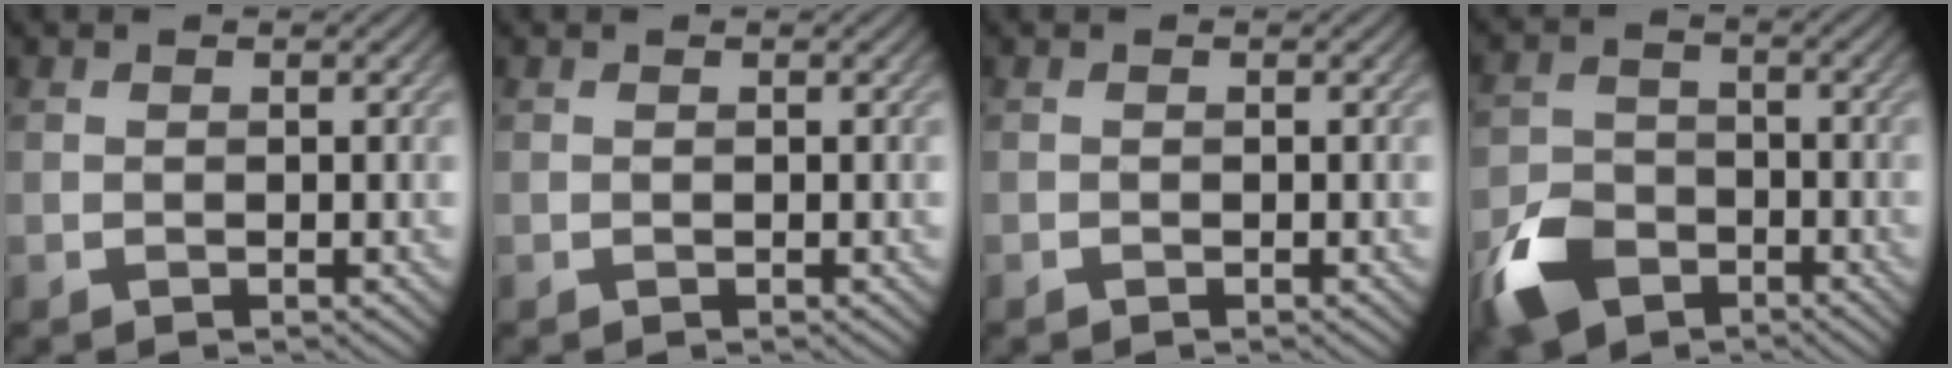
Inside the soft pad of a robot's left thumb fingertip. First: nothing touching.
{"total": 0.0}
{"total": 0.0}
{"total": 7.0, "force": [-4.1, 4.5, 3.3], "torque": [-0.081, -0.007, -0.091]}